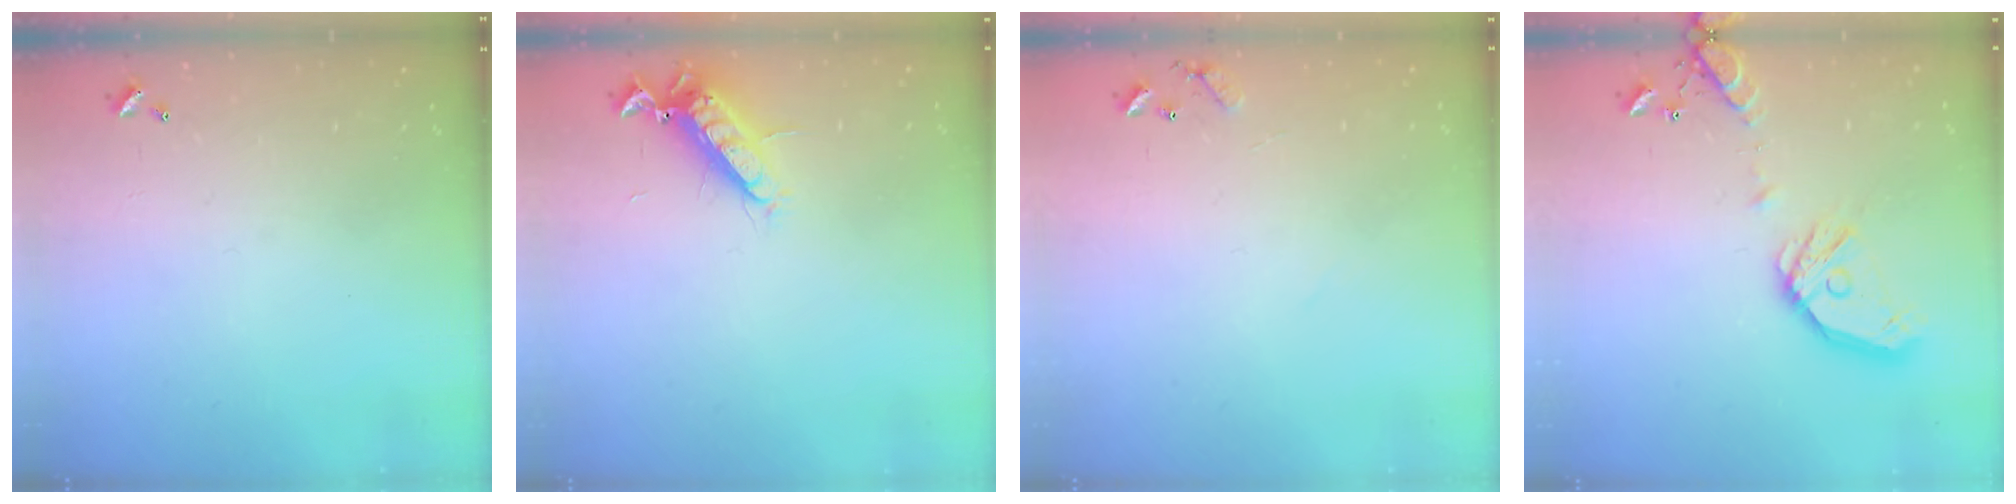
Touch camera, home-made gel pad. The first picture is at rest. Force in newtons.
{"total": 12.4, "press": 12.3, "slide": 1.5}
{"total": 7.2, "press": 7.2, "slide": 0.5}
{"total": 15.7, "press": 15.4, "slide": 2.5}